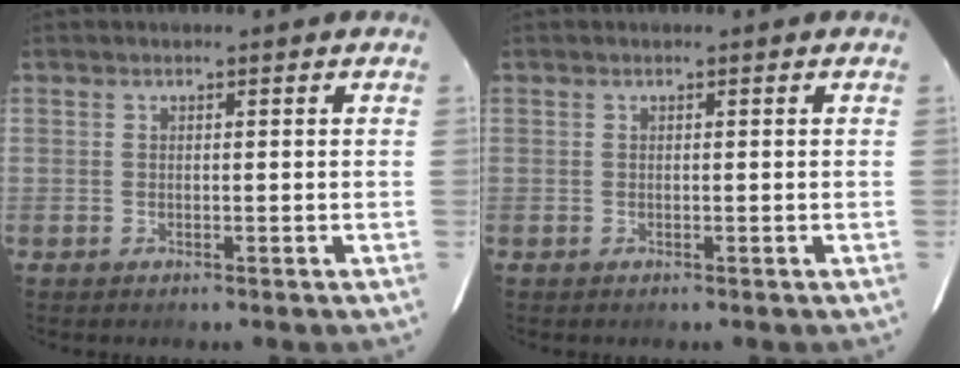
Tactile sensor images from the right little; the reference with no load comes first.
{"total": 0.0}